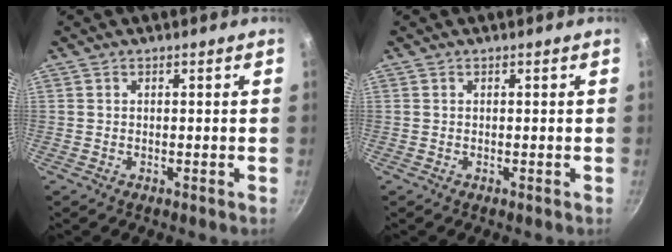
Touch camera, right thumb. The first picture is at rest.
{"total": 0.0}